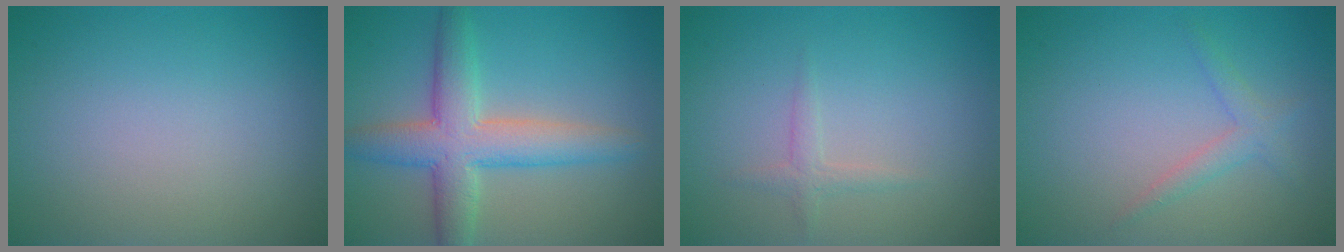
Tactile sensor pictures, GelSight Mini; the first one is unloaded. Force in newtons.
{"total": 6.8, "press": 6.8, "slide": 0.1}
{"total": 1.1, "press": 1.1, "slide": 0.1}
{"total": 1.7, "press": 1.7, "slide": 0.1}